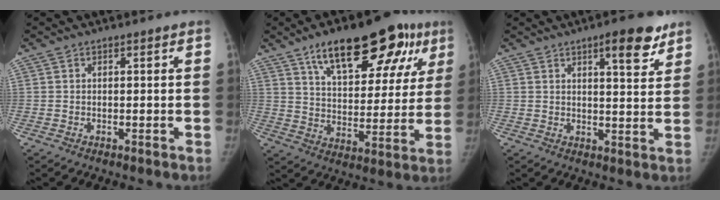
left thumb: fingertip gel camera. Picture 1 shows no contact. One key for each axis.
{"total": 23.4, "fx": 12.9, "fy": 10.2, "fz": 16.6, "tx": -0.195, "ty": -0.017, "tz": 0.195}
{"total": 8.5, "fx": 5.2, "fy": 2.6, "fz": 6.2, "tx": -0.064, "ty": -0.027, "tz": 0.070}